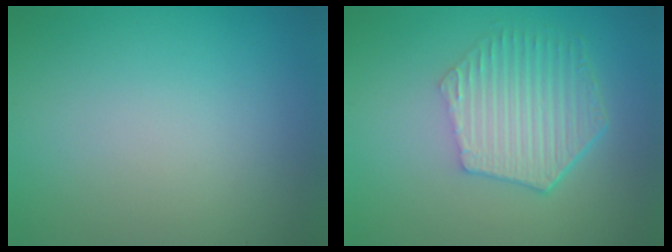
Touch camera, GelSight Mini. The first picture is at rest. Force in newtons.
{"total": 5.6, "press": 4.2, "slide": 3.7}